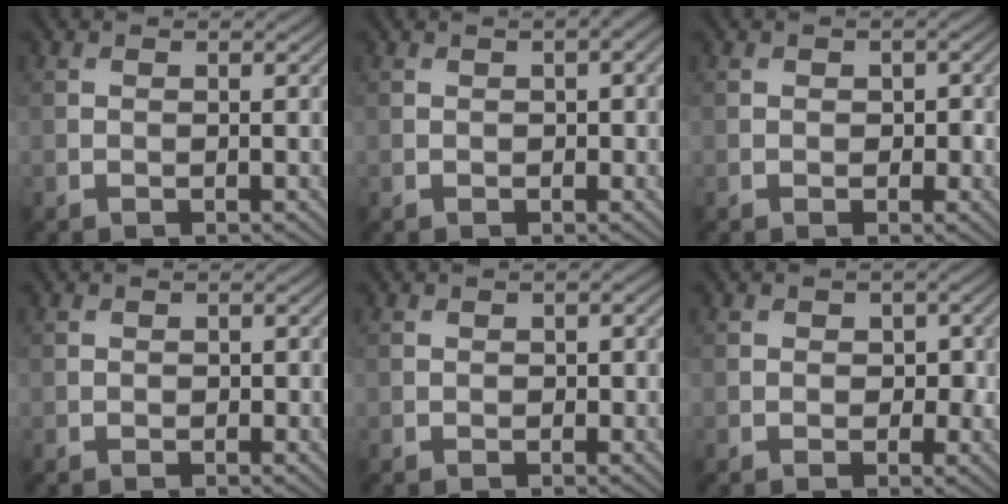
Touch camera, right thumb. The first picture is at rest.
{"total": 2.0, "force": [0.6, 1.0, 1.6], "torque": [-0.024, 0.001, 0.012]}
{"total": 1.2, "force": [-0.2, 1.1, 0.5], "torque": [-0.002, -0.005, -0.003]}
{"total": 0.0}
{"total": 0.8, "force": [0.1, 0.6, 0.5], "torque": [-0.004, -0.002, 0.006]}
{"total": 1.7, "force": [-0.1, 1.4, 1.0], "torque": [-0.009, -0.005, -0.004]}